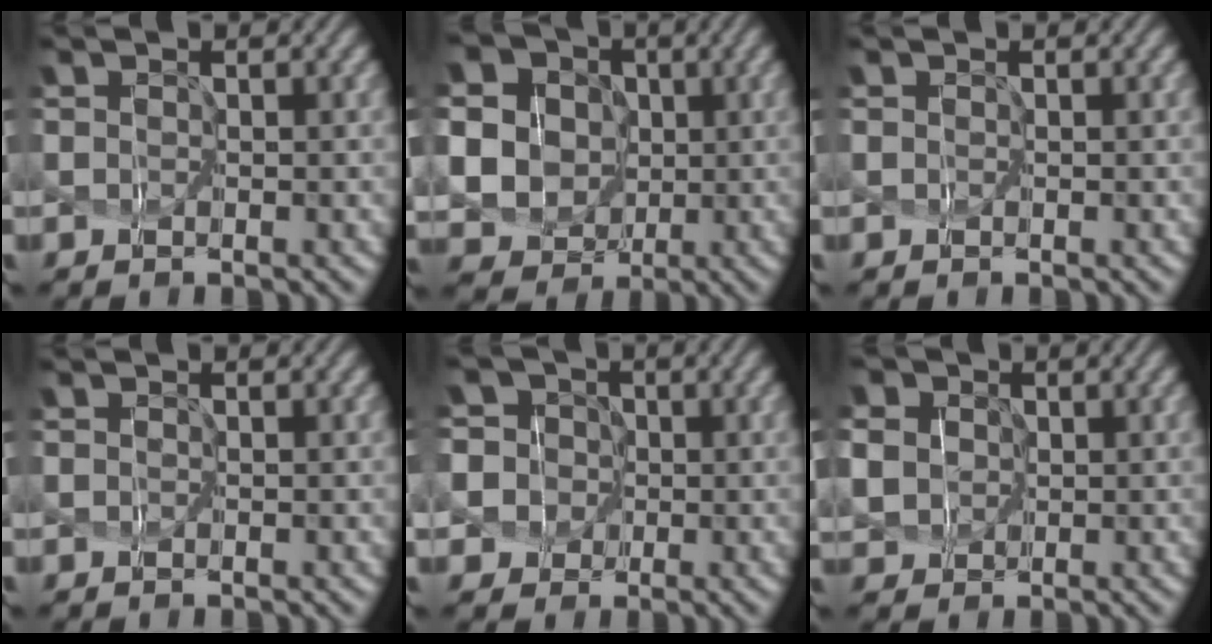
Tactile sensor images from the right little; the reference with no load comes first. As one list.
[{"total": 10.9, "force": [1.5, 9.9, 4.2], "torque": [-0.161, 0.016, 0.027]}, {"total": 0.0}, {"total": 0.0}, {"total": 6.4, "force": [-0.3, 6.2, 1.8], "torque": [-0.080, 0.026, -0.028]}, {"total": 8.6, "force": [1.4, 7.9, 3.2], "torque": [-0.120, 0.017, 0.025]}]